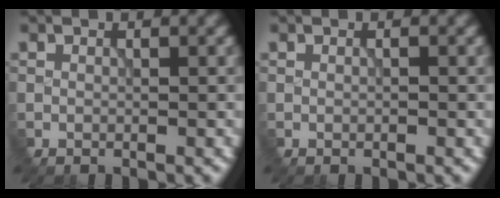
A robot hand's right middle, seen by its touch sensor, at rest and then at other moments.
{"total": 0.0}